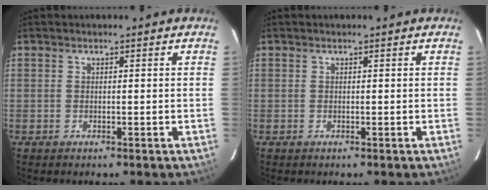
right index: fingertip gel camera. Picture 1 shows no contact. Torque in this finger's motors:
{"motor_torque": [0.00, 0.00, 0.01, 0.00]}